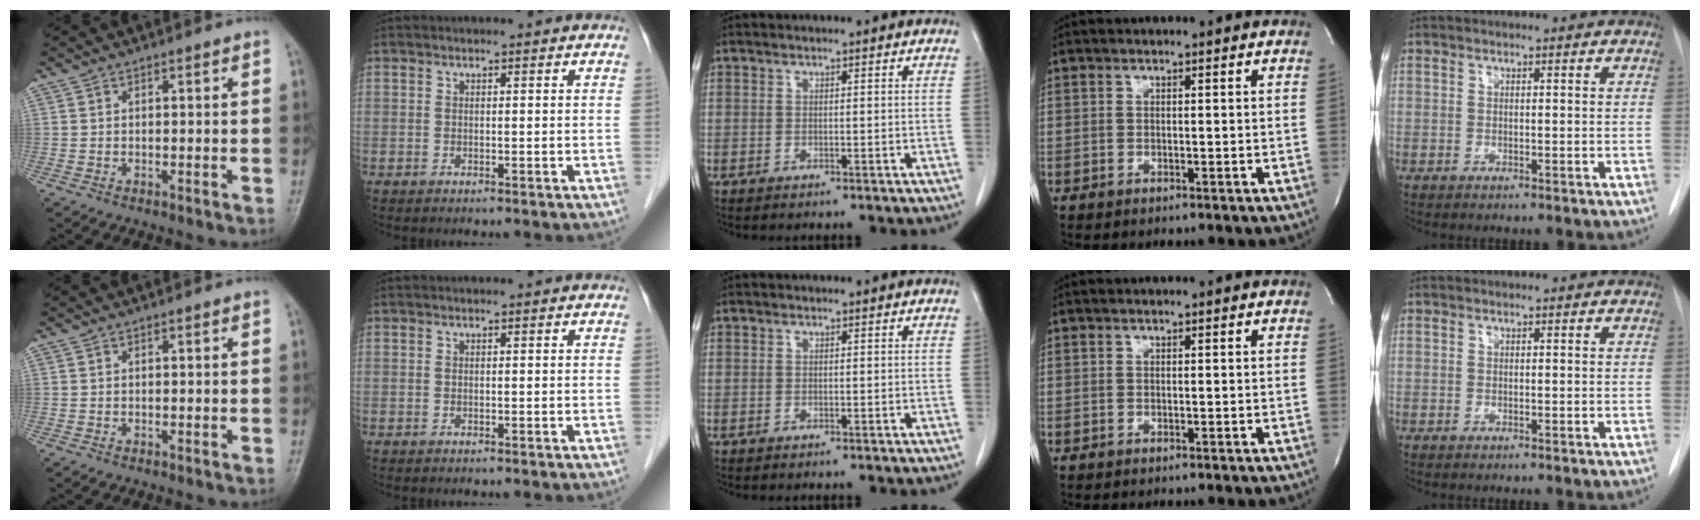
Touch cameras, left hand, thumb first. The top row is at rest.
{}